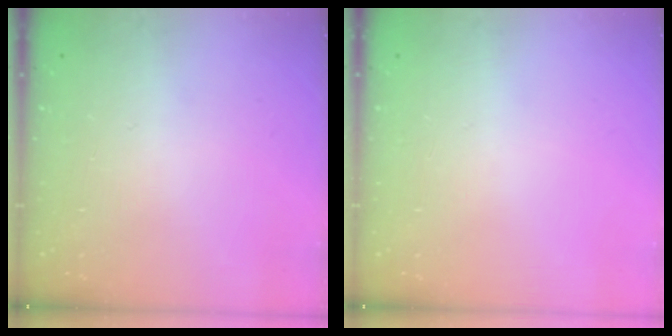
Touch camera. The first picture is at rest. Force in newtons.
{"total": 0.0}